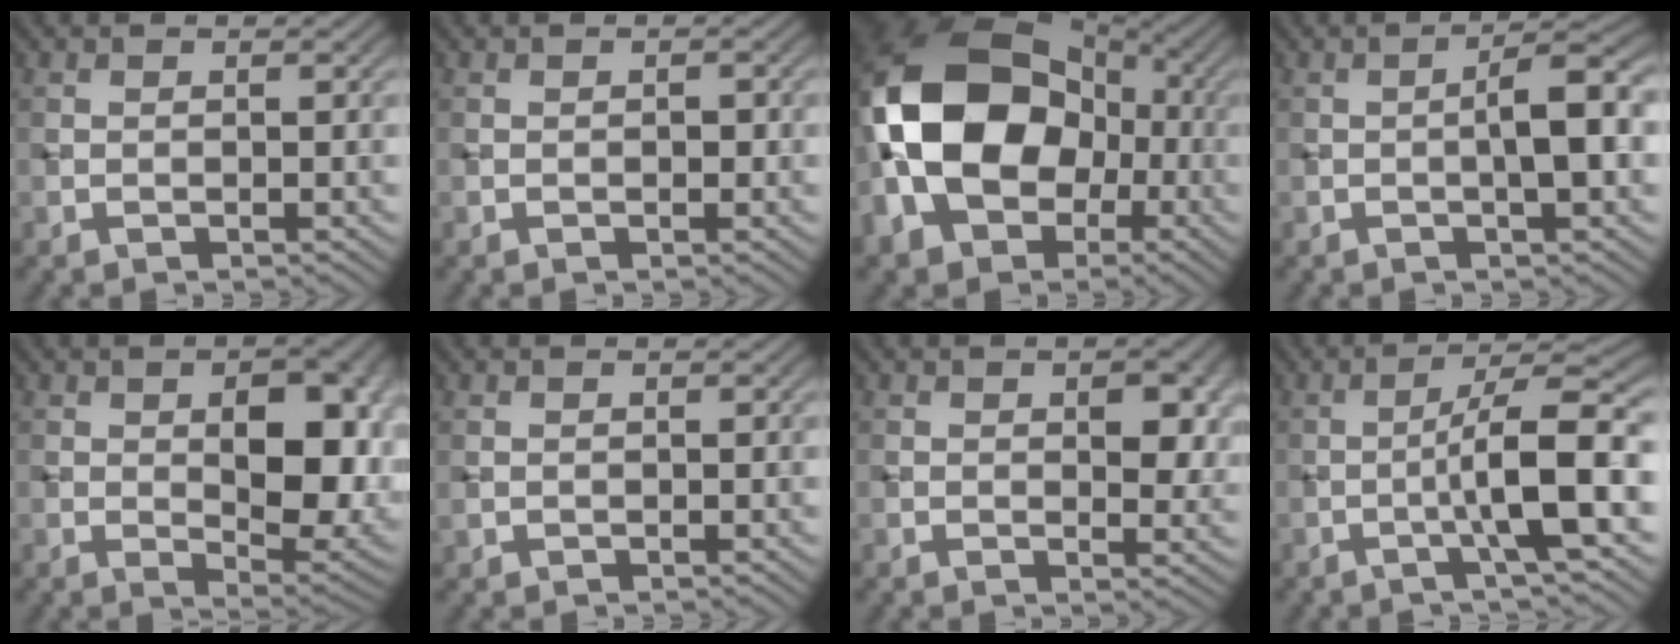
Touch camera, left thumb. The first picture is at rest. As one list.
[{"total": 1.0, "force": [-0.2, 0.4, 0.9], "torque": [-0.011, 0.003, -0.004]}, {"total": 18.9, "force": [-2.8, 13.8, 12.5], "torque": [-0.253, -0.001, -0.063]}, {"total": 4.8, "force": [-0.8, 0.9, 4.6], "torque": [-0.074, 0.015, -0.020]}, {"total": 10.7, "force": [0.9, 5.6, 9.1], "torque": [-0.120, -0.004, 0.019]}, {"total": 0.8, "force": [0.1, 0.7, 0.2], "torque": [-0.004, -0.004, 0.002]}, {"total": 4.6, "force": [0.9, 2.5, 3.8], "torque": [-0.051, -0.006, 0.017]}, {"total": 8.2, "force": [-2.3, 1.0, 7.8], "torque": [-0.118, 0.023, -0.052]}]